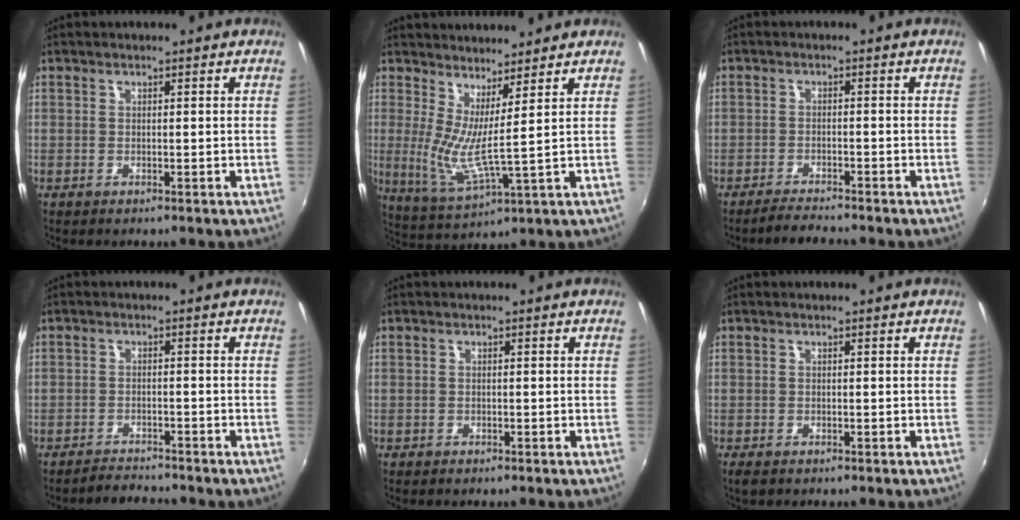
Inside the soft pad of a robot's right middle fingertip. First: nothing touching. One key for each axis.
{"total": 7.0, "fx": 3.6, "fy": -0.5, "fz": 5.9, "tx": -0.103, "ty": -0.016, "tz": 0.062}
{"total": 3.0, "fx": -3.0, "fy": 0.2, "fz": 0.6, "tx": -0.029, "ty": -0.006, "tz": -0.054}
{"total": 3.0, "fx": -2.9, "fy": 0.5, "fz": -0.1, "tx": -0.013, "ty": 0.001, "tz": -0.053}
{"total": 0.8, "fx": -0.6, "fy": 0.4, "fz": 0.2, "tx": -0.007, "ty": -0.002, "tz": -0.010}
{"total": 1.5, "fx": -0.9, "fy": 0.8, "fz": 0.8, "tx": -0.019, "ty": -0.007, "tz": -0.013}